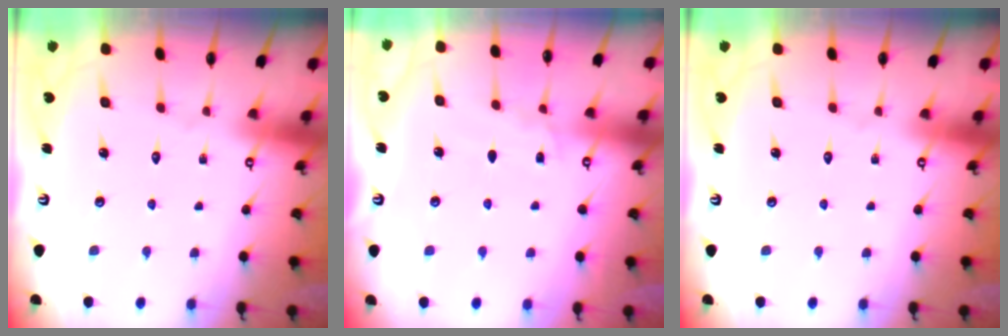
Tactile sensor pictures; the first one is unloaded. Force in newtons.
{"total": 4.3, "press": 4.2, "slide": 0.5}
{"total": 0.0}